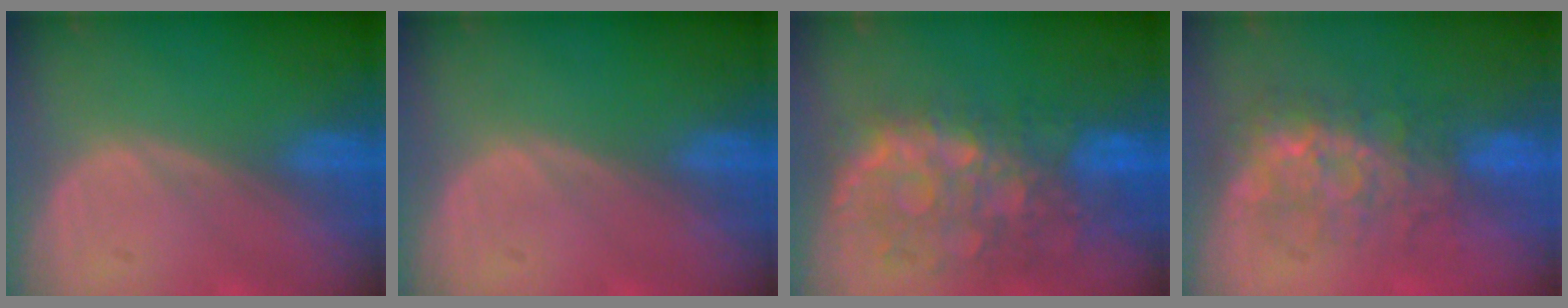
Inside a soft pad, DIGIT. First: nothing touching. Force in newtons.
{"total": 0.0}
{"total": 10.9, "press": 9.5, "slide": 5.2}
{"total": 7.6, "press": 7.2, "slide": 2.4}